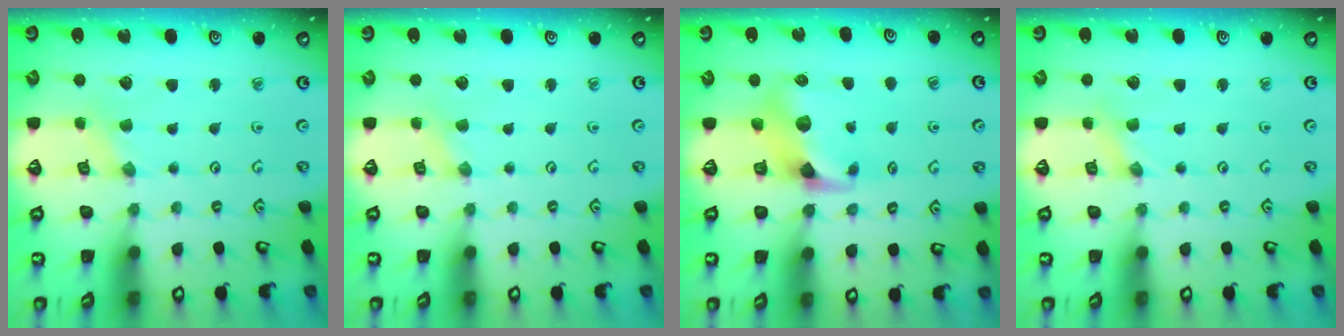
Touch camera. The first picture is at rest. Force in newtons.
{"total": 0.6, "press": 0.6, "slide": 0.1}
{"total": 8.6, "press": 8.5, "slide": 1.2}
{"total": 0.0}